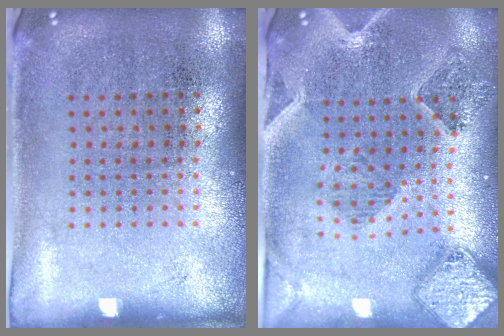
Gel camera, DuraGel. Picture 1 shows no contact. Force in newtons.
{"total": 1.5, "press": 1.4, "slide": 0.3}